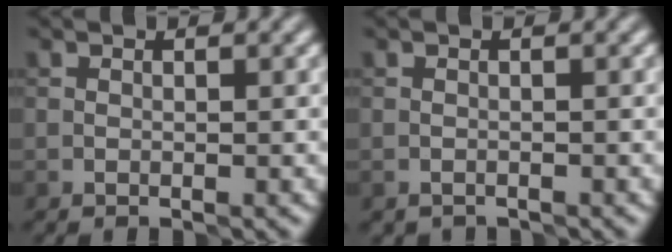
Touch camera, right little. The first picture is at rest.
{"total": 0.8, "force": [-0.8, 0.2, 0.0], "torque": [0.000, -0.001, -0.014]}